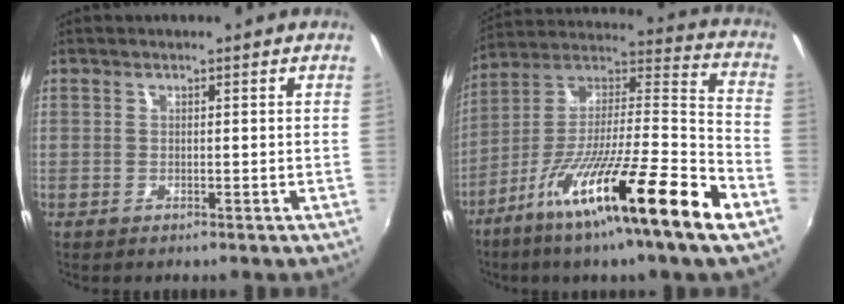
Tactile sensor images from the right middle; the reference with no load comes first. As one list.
[{"total": 22.4, "force": [-12.4, 0.7, 18.7], "torque": [-0.297, -0.019, -0.220]}]